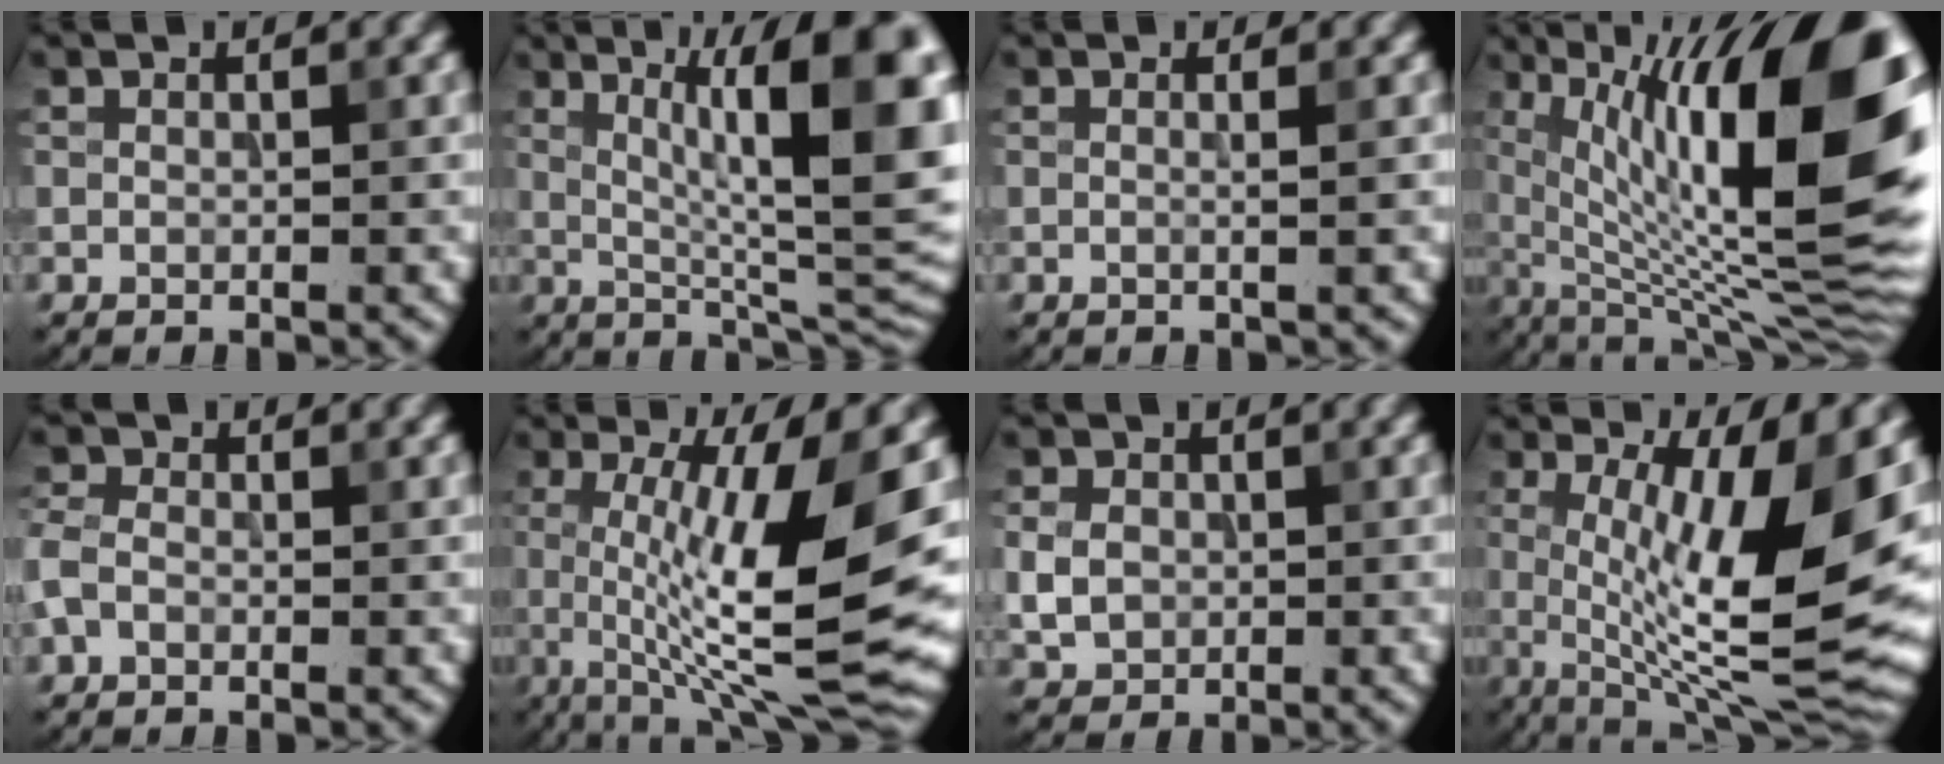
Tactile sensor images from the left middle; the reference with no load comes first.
{"total": 14.2, "force": [3.5, 4.0, 13.2], "torque": [-0.170, 0.005, 0.055]}
{"total": 1.8, "force": [0.3, 0.8, 1.6], "torque": [-0.011, -0.002, -0.019]}
{"total": 18.8, "force": [4.4, 6.7, 17.1], "torque": [-0.251, 0.023, 0.080]}
{"total": 2.7, "force": [-0.9, 2.0, 1.6], "torque": [-0.040, 0.007, -0.032]}
{"total": 12.9, "force": [0.4, 3.3, 12.5], "torque": [-0.196, -0.011, 0.007]}
{"total": 3.0, "force": [-0.2, 2.5, 1.6], "torque": [-0.036, 0.001, -0.008]}
{"total": 14.4, "force": [0.9, 3.8, 13.8], "torque": [-0.201, -0.005, 0.018]}